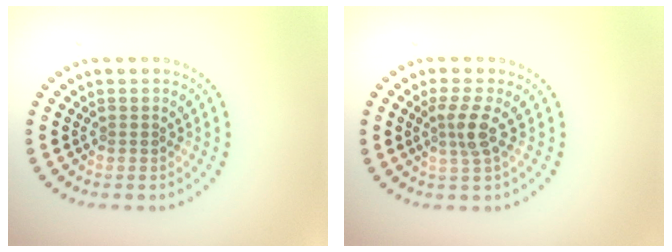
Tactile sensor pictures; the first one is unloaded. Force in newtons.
{"total": 2.4, "press": 1.8, "slide": 1.5}